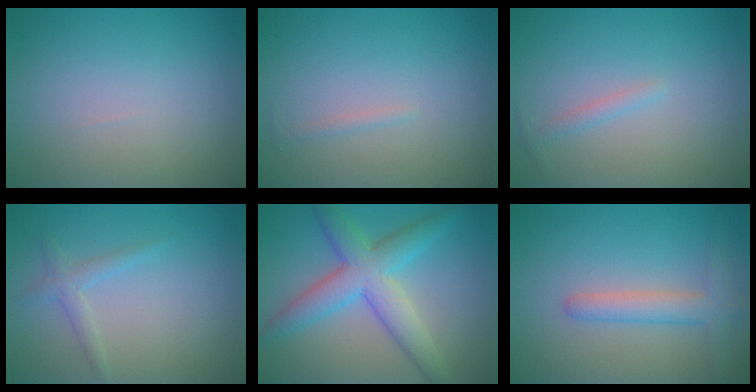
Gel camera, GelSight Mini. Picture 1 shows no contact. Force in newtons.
{"total": 0.6, "press": 0.6, "slide": 0.0}
{"total": 0.9, "press": 0.9, "slide": 0.0}
{"total": 1.5, "press": 1.5, "slide": 0.0}
{"total": 6.0, "press": 6.0, "slide": 0.1}
{"total": 3.4, "press": 3.4, "slide": 0.2}